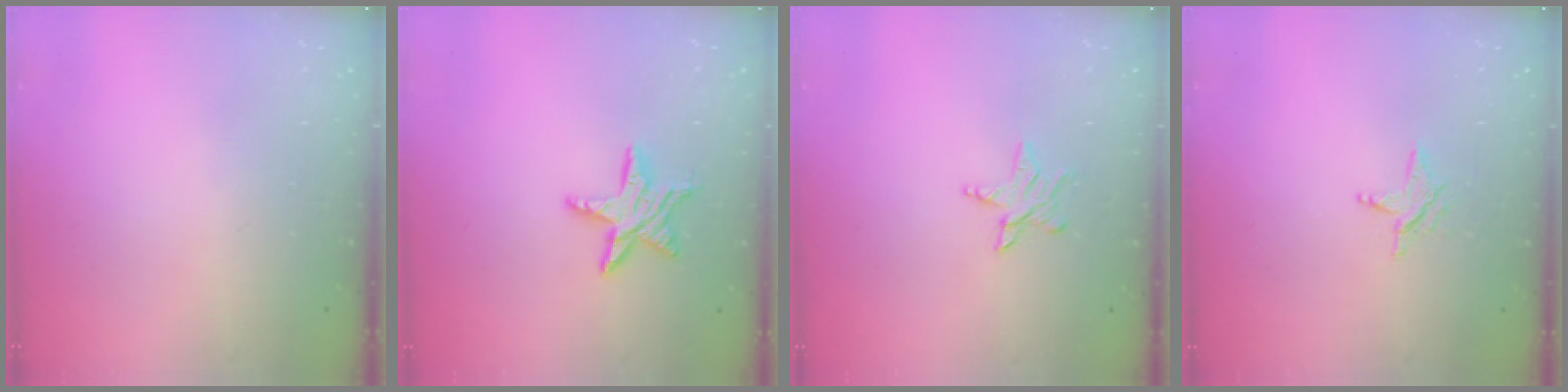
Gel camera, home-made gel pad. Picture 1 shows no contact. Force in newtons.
{"total": 9.8, "press": 9.8, "slide": 0.6}
{"total": 3.7, "press": 3.7, "slide": 0.3}
{"total": 3.3, "press": 3.3, "slide": 0.4}